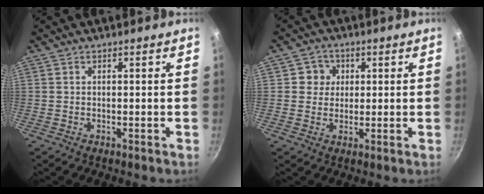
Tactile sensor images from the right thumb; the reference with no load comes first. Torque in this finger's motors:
{"motor_torque": [0.78, 0.55, 0.27, -0.14, -0.01]}